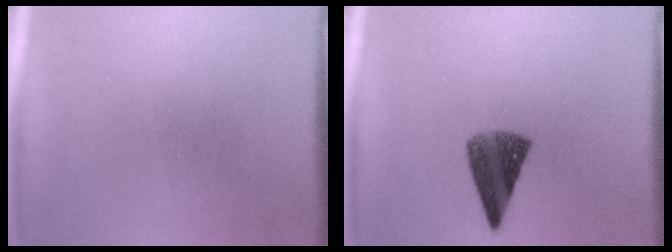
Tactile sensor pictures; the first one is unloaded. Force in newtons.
{"total": 7.2}